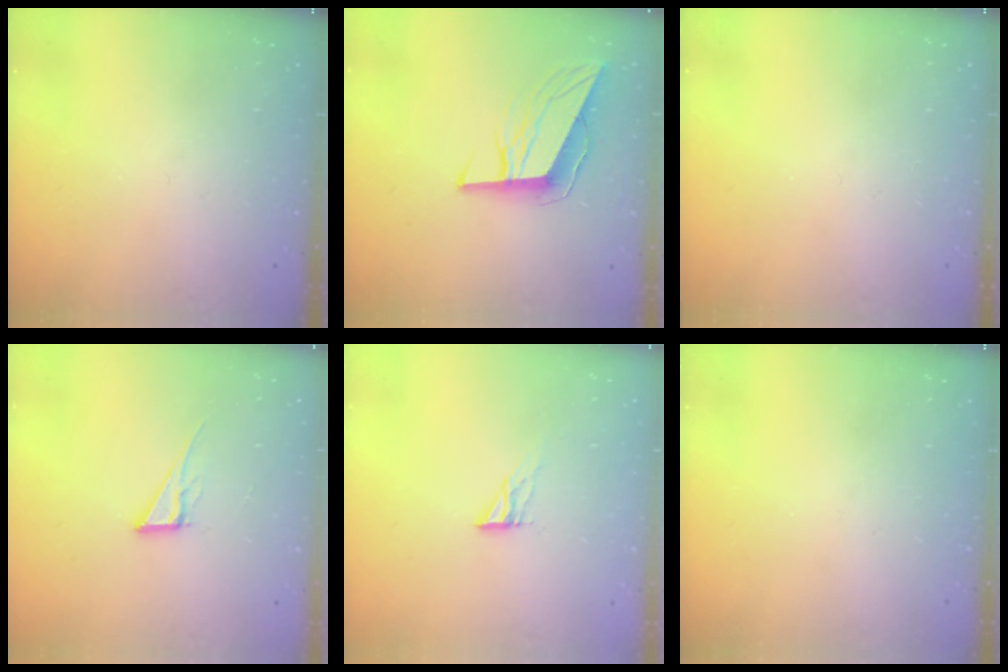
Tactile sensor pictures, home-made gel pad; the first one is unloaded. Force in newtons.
{"total": 10.7, "press": 10.2, "slide": 3.3}
{"total": 0.0}
{"total": 6.8, "press": 6.8, "slide": 0.2}
{"total": 4.5, "press": 4.4, "slide": 0.4}
{"total": 0.0}